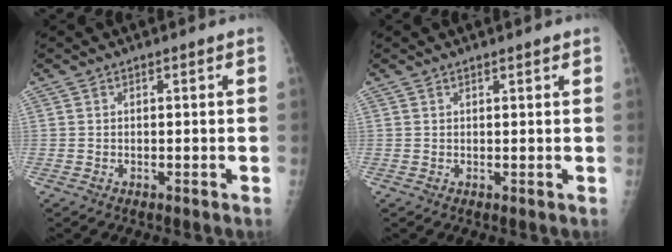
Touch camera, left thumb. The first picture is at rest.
{"total": 1.0, "force": [0.8, 0.2, 0.6], "torque": [-0.007, -0.003, 0.011]}